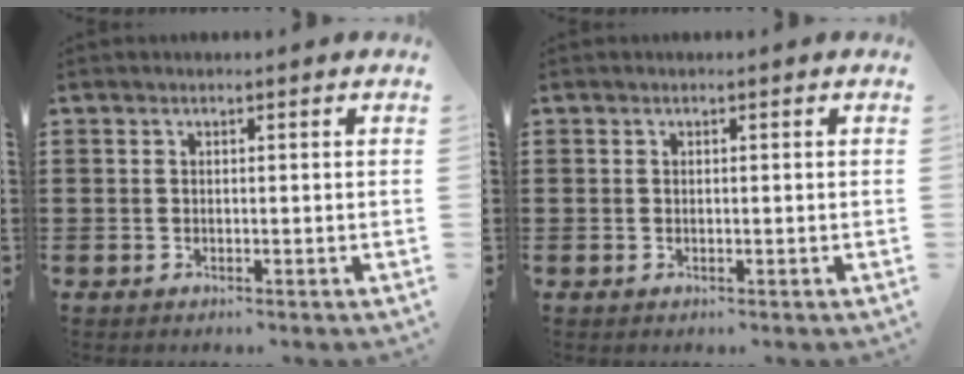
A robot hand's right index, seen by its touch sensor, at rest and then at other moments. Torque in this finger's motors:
{"motor_torque": [-0.96, 1.18, -0.01, 0.00]}